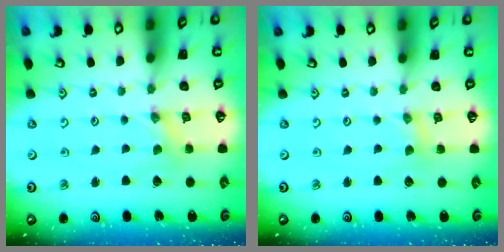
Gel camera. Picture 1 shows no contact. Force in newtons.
{"total": 0.0}